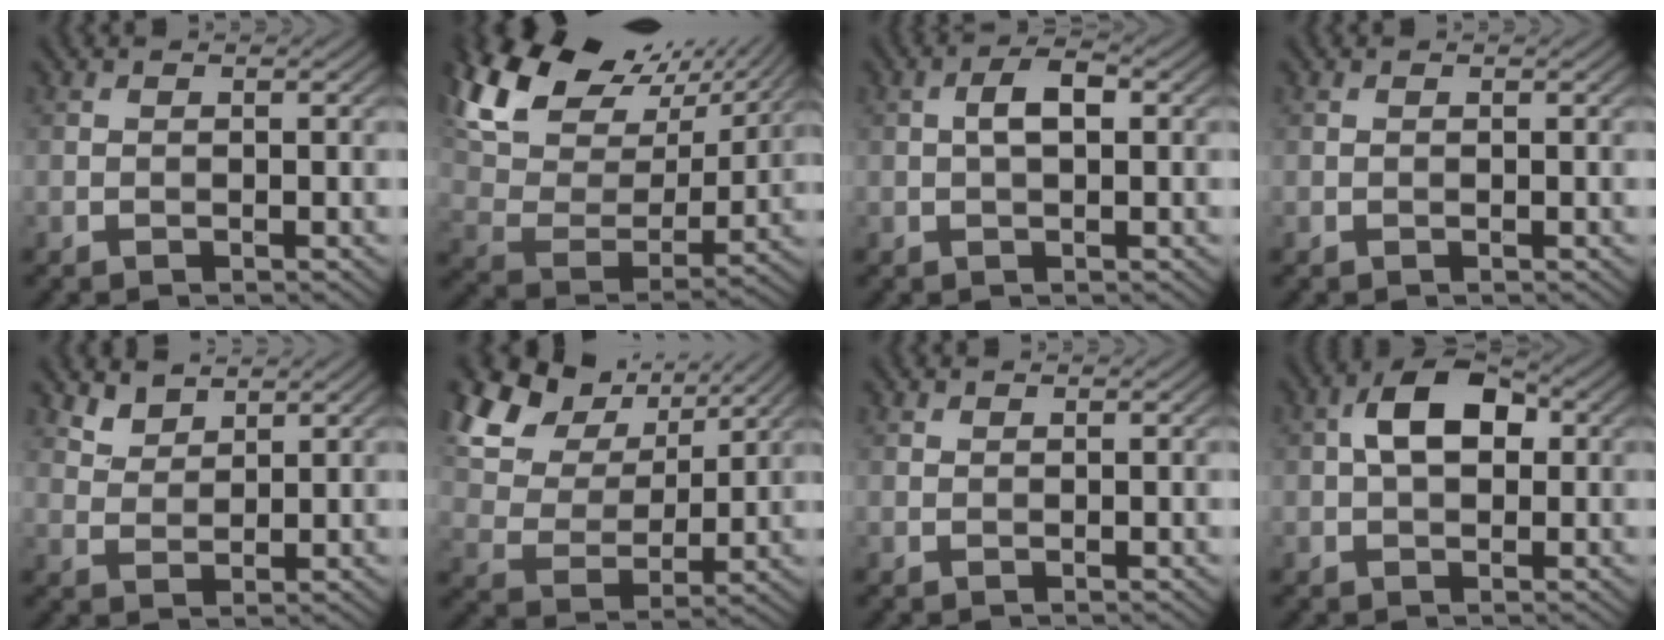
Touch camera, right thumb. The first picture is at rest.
{"total": 18.2, "force": [11.6, 9.6, 10.2], "torque": [-0.259, 0.042, 0.193]}
{"total": 3.1, "force": [0.3, 1.4, 2.8], "torque": [-0.050, 0.008, 0.001]}
{"total": 0.0}
{"total": 3.1, "force": [2.7, 1.3, 1.0], "torque": [-0.027, -0.003, 0.064]}
{"total": 15.3, "force": [9.1, 9.0, 8.4], "torque": [-0.229, 0.022, 0.172]}
{"total": 0.6, "force": [0.5, 0.2, 0.1], "torque": [-0.002, 0.001, 0.012]}
{"total": 6.3, "force": [1.0, 3.8, 4.9], "torque": [-0.088, 0.011, 0.011]}